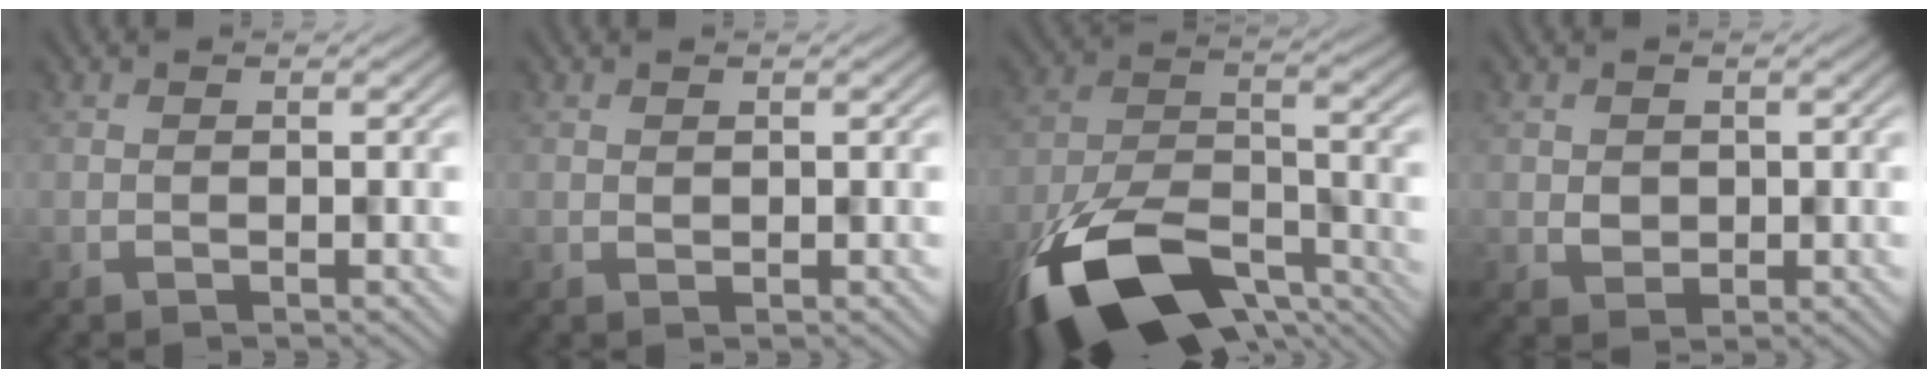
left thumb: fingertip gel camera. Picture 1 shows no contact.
{"total": 0.7, "force": [0.3, 0.6, 0.3], "torque": [-0.006, 0.002, 0.007]}
{"total": 16.9, "force": [-10.6, 7.6, 10.8], "torque": [-0.234, -0.040, -0.169]}
{"total": 1.6, "force": [0.7, 1.4, 0.3], "torque": [-0.005, -0.001, 0.012]}